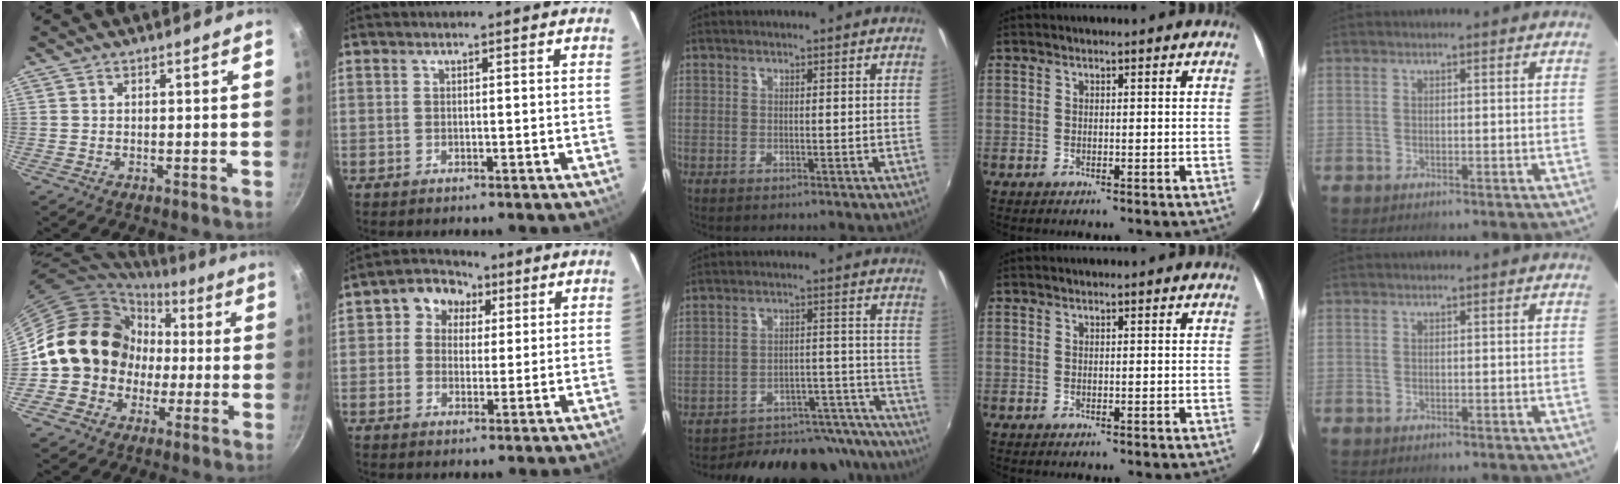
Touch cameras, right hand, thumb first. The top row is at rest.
{"thumb": {"total": 17.4, "force": [0.3, 15.3, 8.3], "torque": [-0.114, 0.048, 0.005]}, "index": {"total": 6.7, "force": [1.9, 6.1, 2.2], "torque": [-0.034, 0.024, 0.022]}, "middle": {"total": 27.5, "force": [-25.1, 8.1, 7.8], "torque": [-0.116, 0.044, -0.308]}}